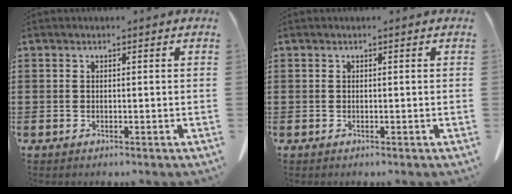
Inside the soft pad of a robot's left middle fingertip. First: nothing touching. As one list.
[{"total": 0.0}]